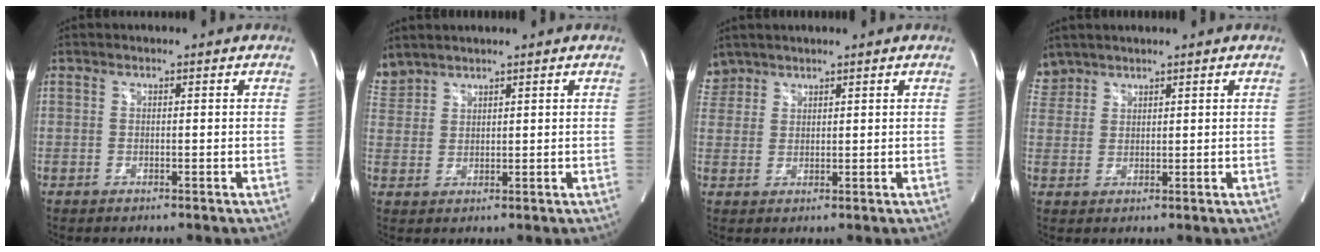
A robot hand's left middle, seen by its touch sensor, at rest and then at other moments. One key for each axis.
{"total": 4.1, "fx": 3.9, "fy": 1.0, "fz": 0.2, "tx": -0.021, "ty": 0.018, "tz": 0.091}
{"total": 3.2, "fx": 2.8, "fy": 1.5, "fz": -0.3, "tx": 0.009, "ty": 0.011, "tz": 0.058}
{"total": 3.3, "fx": 3.0, "fy": 1.4, "fz": -0.3, "tx": 0.006, "ty": 0.013, "tz": 0.063}